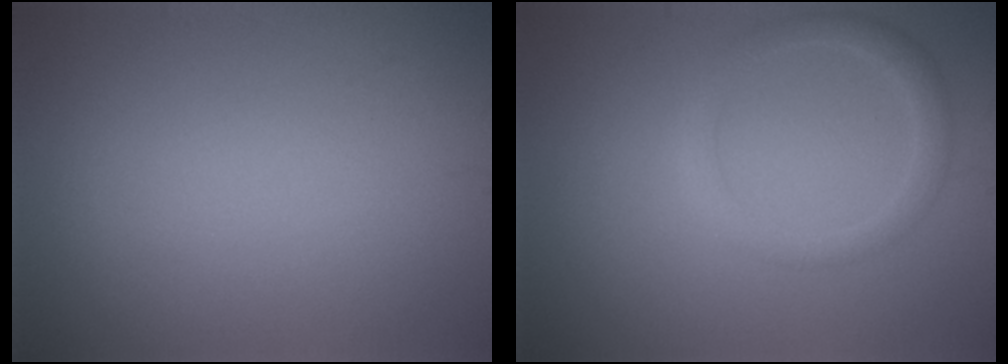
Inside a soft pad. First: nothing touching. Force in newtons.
{"total": 2.2, "press": 2.2, "slide": 0.1}